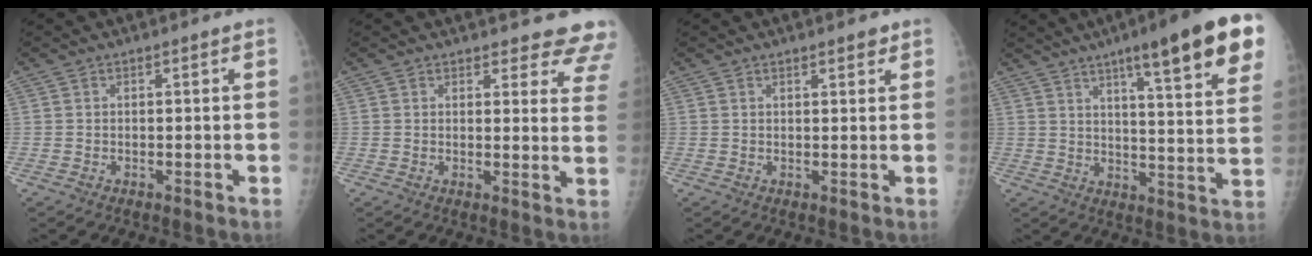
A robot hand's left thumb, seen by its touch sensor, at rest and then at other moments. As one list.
[{"total": 11.6, "force": [10.9, 3.0, 2.6], "torque": [0.024, -0.071, 0.093]}, {"total": 2.1, "force": [1.5, 0.6, 1.2], "torque": [-0.011, -0.007, 0.019]}, {"total": 22.0, "force": [12.4, 3.6, 17.8], "torque": [-0.228, -0.040, 0.168]}]